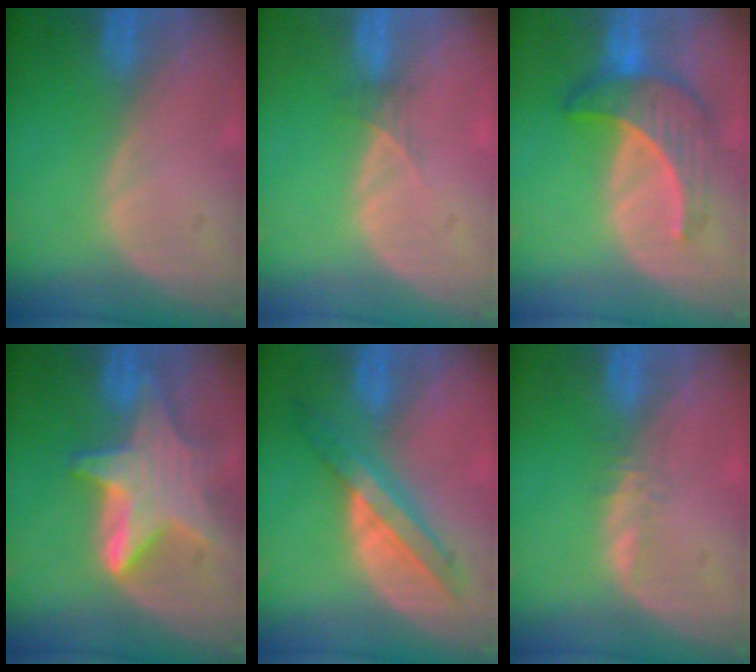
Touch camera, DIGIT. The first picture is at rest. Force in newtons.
{"total": 1.3, "press": 1.0, "slide": 0.8}
{"total": 7.1, "press": 6.6, "slide": 2.6}
{"total": 8.4, "press": 8.3, "slide": 0.6}
{"total": 6.1, "press": 6.0, "slide": 0.9}
{"total": 1.3, "press": 1.2, "slide": 0.5}